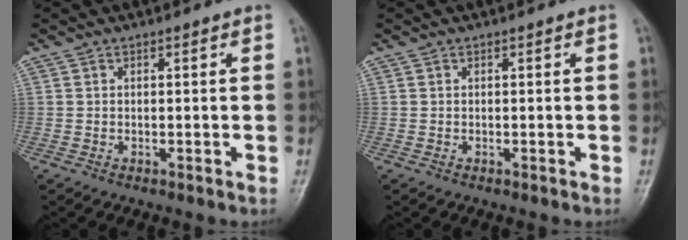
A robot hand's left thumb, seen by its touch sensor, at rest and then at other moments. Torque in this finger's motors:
{"motor_torque": [0.00, 0.00, -0.06, 0.06, 0.00]}